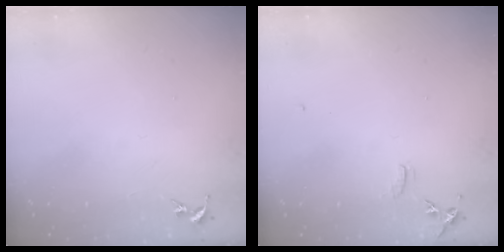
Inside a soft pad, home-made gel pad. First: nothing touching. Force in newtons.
{"total": 6.3, "press": 6.2, "slide": 0.7}